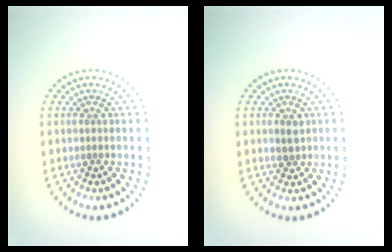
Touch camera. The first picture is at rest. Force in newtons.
{"total": 1.4, "press": 1.3, "slide": 0.5}